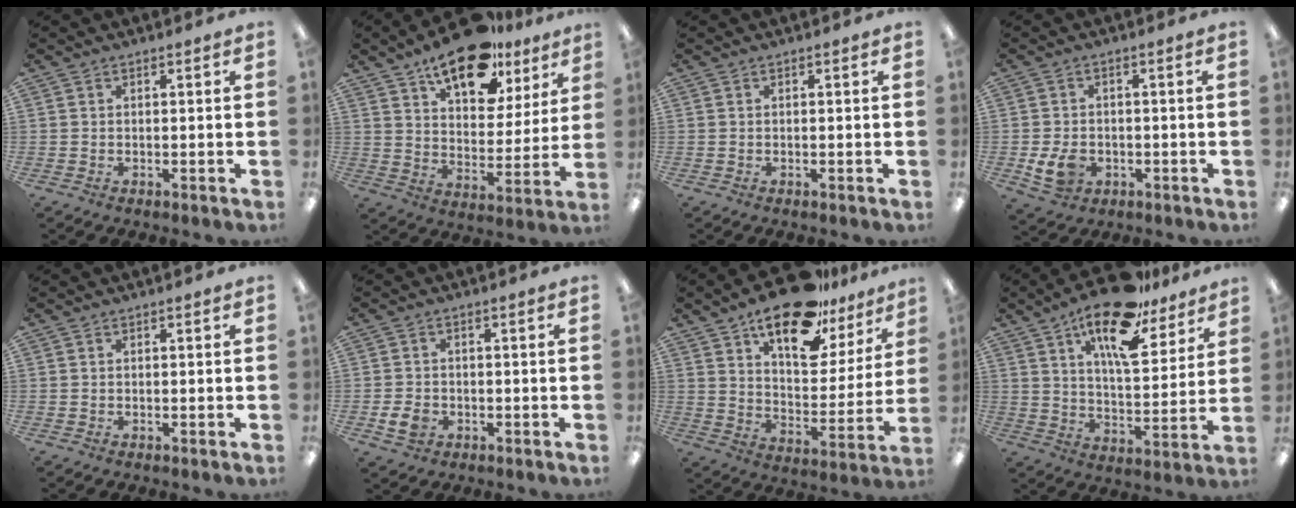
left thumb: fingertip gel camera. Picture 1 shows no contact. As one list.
[{"total": 17.7, "force": [12.7, 8.4, 9.0], "torque": [-0.135, -0.069, 0.219]}, {"total": 0.0}, {"total": 6.6, "force": [-1.8, 5.0, 4.0], "torque": [-0.080, 0.003, -0.030]}, {"total": 0.0}, {"total": 4.0, "force": [-1.4, 3.0, 2.3], "torque": [-0.050, 0.002, -0.026]}, {"total": 20.3, "force": [14.5, 8.7, 11.2], "torque": [-0.170, -0.087, 0.247]}, {"total": 19.2, "force": [13.1, 7.2, 12.0], "torque": [-0.200, -0.070, 0.219]}]